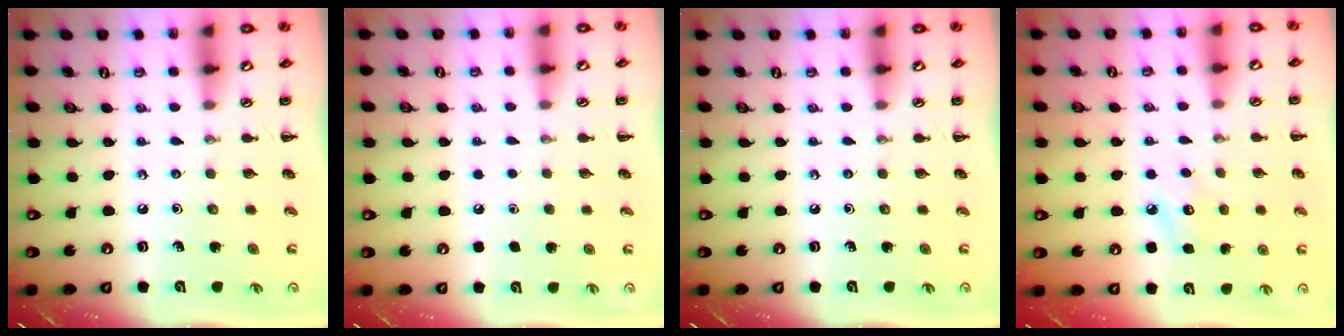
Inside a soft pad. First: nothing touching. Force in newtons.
{"total": 1.7, "press": 1.7, "slide": 0.1}
{"total": 0.0}
{"total": 8.2, "press": 8.0, "slide": 1.9}